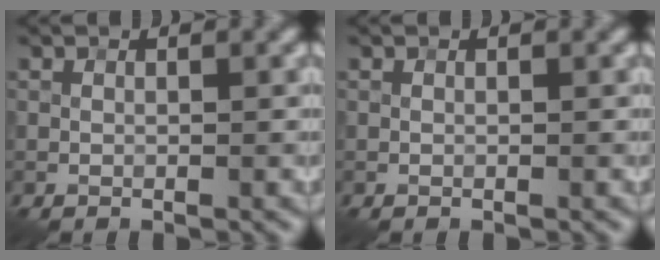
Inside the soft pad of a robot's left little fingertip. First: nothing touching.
{"total": 0.0}